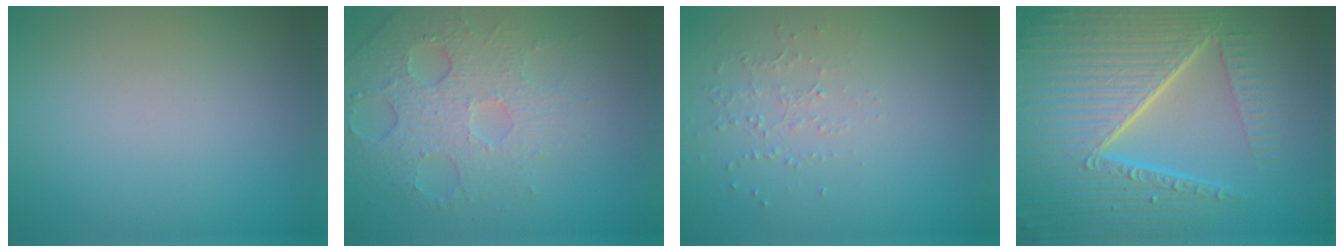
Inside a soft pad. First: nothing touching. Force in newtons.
{"total": 4.9, "press": 4.1, "slide": 2.6}
{"total": 1.0, "press": 0.6, "slide": 0.8}
{"total": 10.5, "press": 6.7, "slide": 8.1}